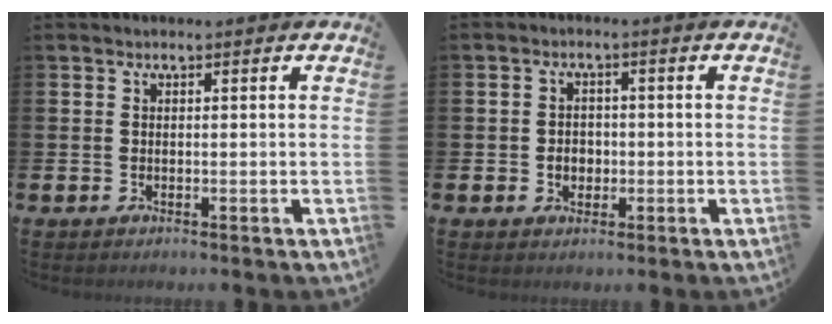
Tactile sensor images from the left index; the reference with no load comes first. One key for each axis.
{"total": 2.5, "fx": -0.6, "fy": 2.0, "fz": 1.3, "tx": -0.010, "ty": -0.002, "tz": -0.018}